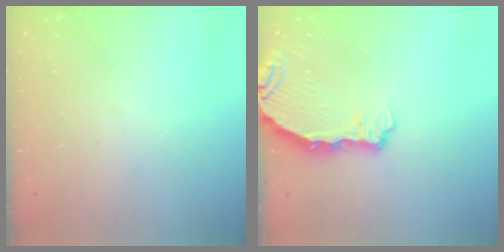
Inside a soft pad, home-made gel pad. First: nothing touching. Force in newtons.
{"total": 6.7, "press": 5.9, "slide": 3.3}